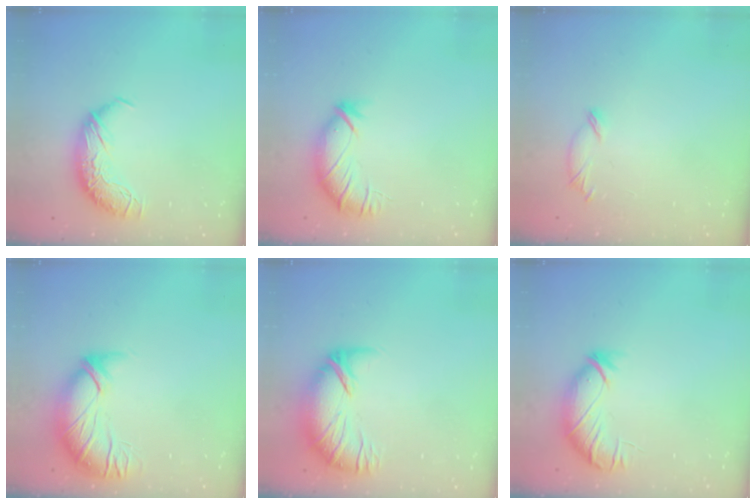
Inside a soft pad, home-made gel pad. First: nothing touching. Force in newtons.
{"total": 3.0, "press": 2.4, "slide": 1.9}
{"total": 7.4, "press": 7.4, "slide": 0.5}
{"total": 2.8, "press": 1.2, "slide": 2.5}
{"total": 2.7, "press": 1.5, "slide": 2.2}
{"total": 3.8, "press": 3.5, "slide": 1.5}